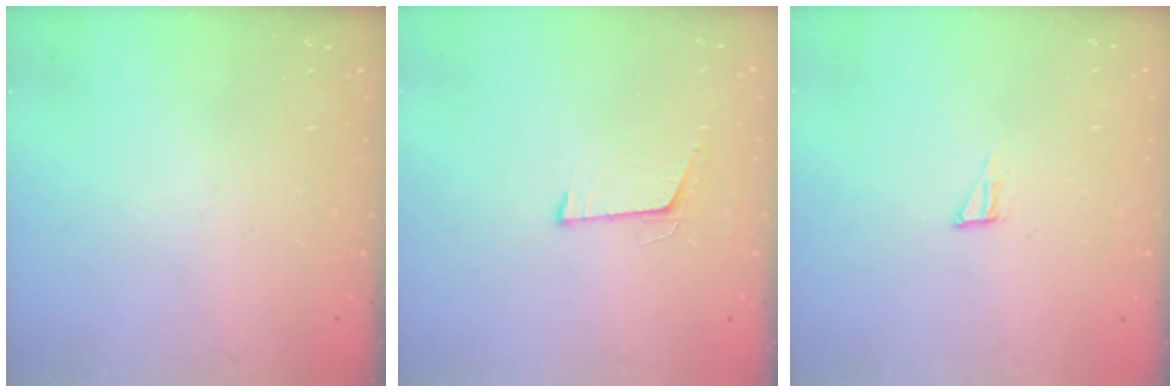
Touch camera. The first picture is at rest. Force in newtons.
{"total": 5.9, "press": 5.6, "slide": 2.0}
{"total": 3.4, "press": 3.4, "slide": 0.3}